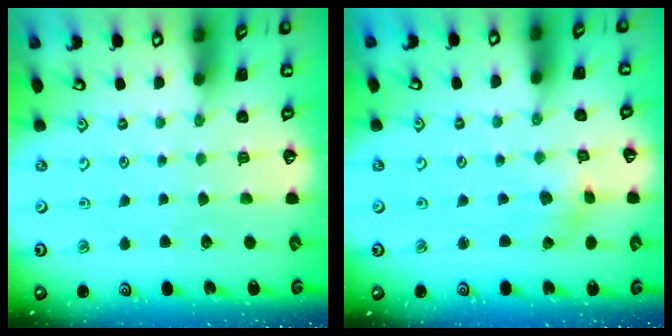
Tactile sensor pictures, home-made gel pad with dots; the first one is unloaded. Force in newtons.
{"total": 2.0, "press": 2.0, "slide": 0.2}